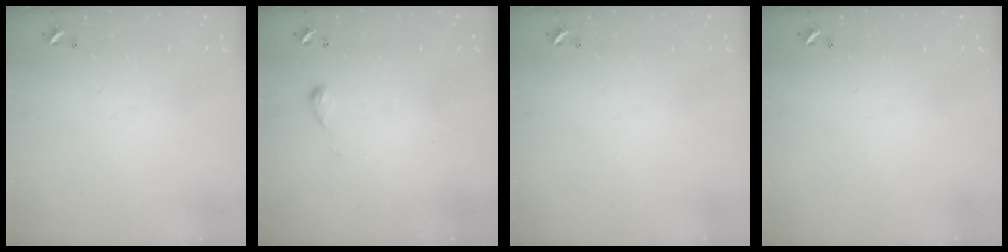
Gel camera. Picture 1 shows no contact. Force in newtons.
{"total": 4.0, "press": 4.0, "slide": 0.6}
{"total": 0.0}
{"total": 0.0}